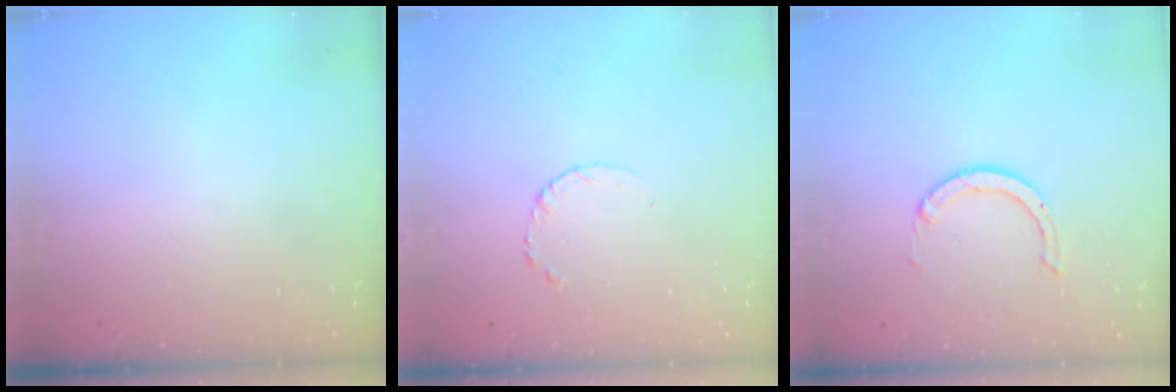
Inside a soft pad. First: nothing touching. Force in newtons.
{"total": 3.3, "press": 3.3, "slide": 0.3}
{"total": 2.8, "press": 2.8, "slide": 0.2}